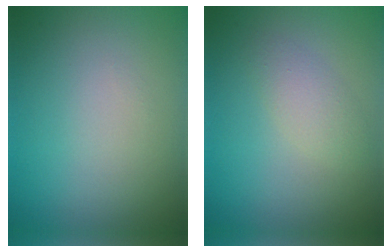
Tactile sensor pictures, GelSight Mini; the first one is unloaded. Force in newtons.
{"total": 2.0, "press": 2.0, "slide": 0.1}